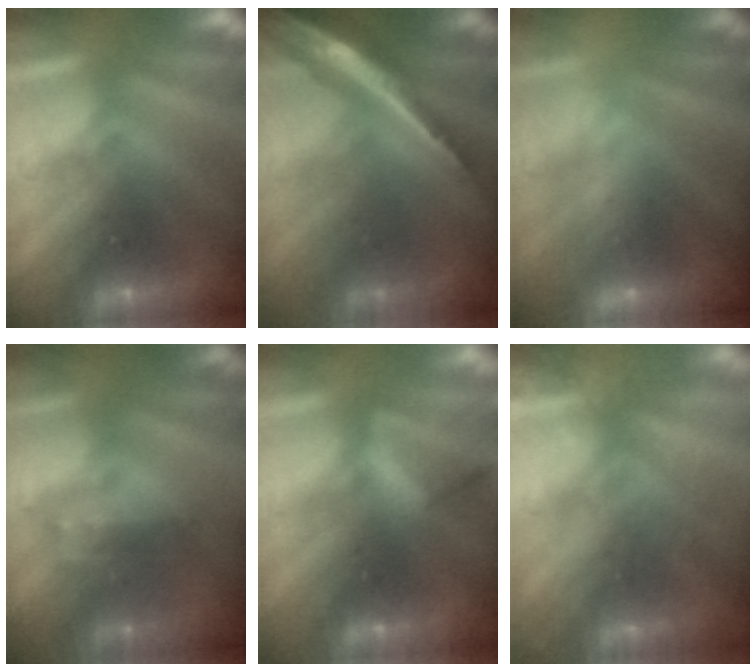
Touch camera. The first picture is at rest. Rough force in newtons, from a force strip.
{"total": 1.8}
{"total": 2.6}
{"total": 2.7}
{"total": 4.6}
{"total": 1.8}